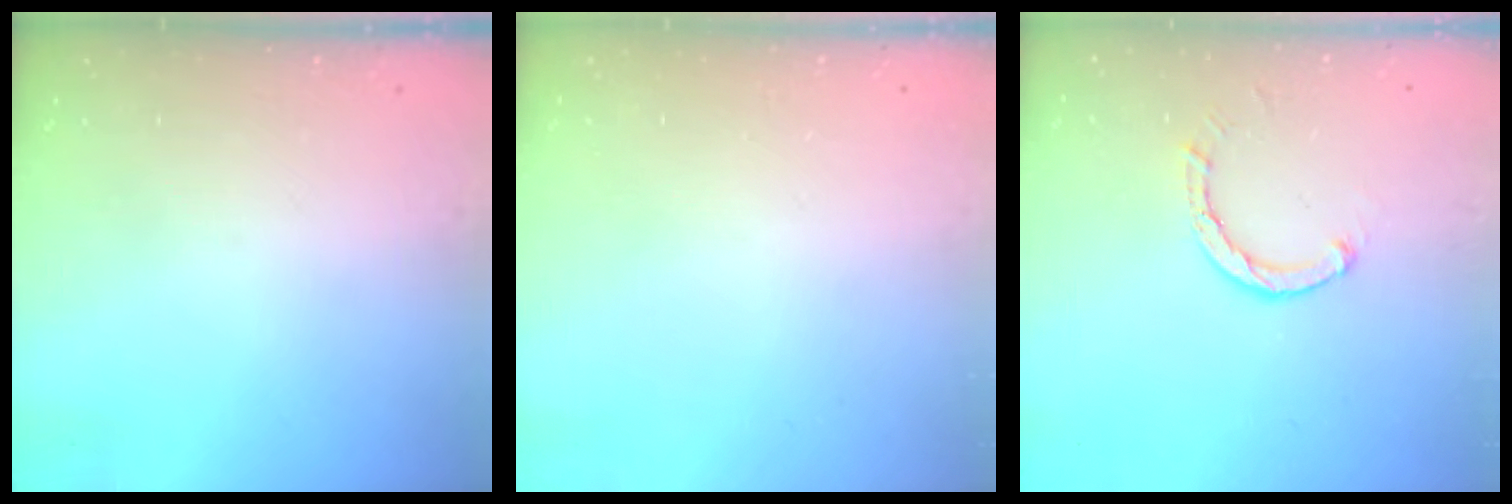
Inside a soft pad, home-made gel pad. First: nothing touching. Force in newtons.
{"total": 2.7, "press": 2.7, "slide": 0.2}
{"total": 2.6, "press": 2.6, "slide": 0.1}